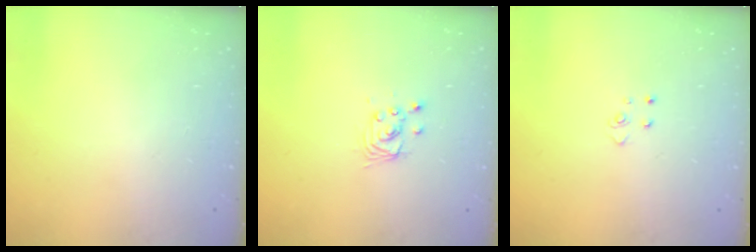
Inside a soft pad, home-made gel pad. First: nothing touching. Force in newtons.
{"total": 2.7, "press": 2.7, "slide": 0.2}
{"total": 2.6, "press": 2.6, "slide": 0.3}